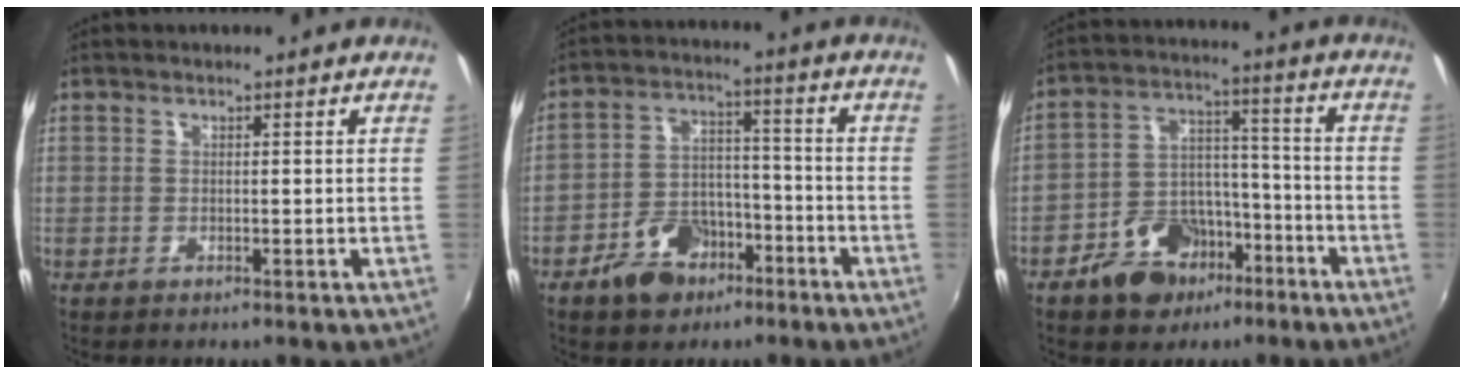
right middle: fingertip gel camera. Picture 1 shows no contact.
{"total": 10.1, "force": [-6.3, 6.3, 4.7], "torque": [-0.104, 0.022, -0.096]}
{"total": 11.9, "force": [-7.5, 7.7, 5.1], "torque": [-0.108, 0.029, -0.107]}